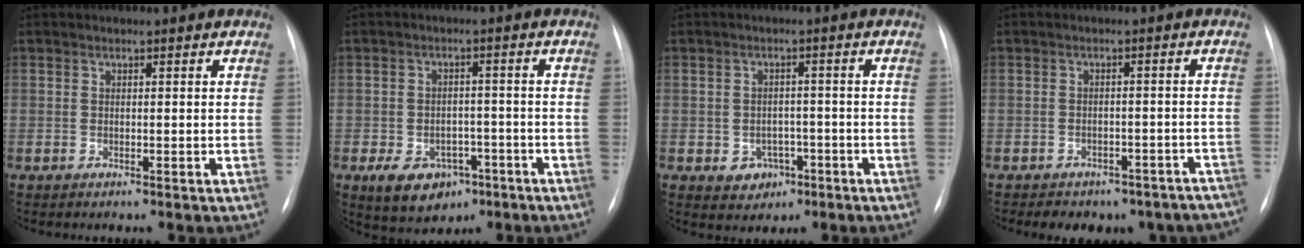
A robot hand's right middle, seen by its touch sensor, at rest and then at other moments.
{"total": 8.1, "force": [-4.2, 5.6, 4.0], "torque": [-0.065, 0.012, -0.053]}
{"total": 4.2, "force": [-1.7, 3.5, 1.6], "torque": [-0.015, 0.012, -0.013]}
{"total": 14.9, "force": [-12.4, 6.8, 4.5], "torque": [-0.067, 0.025, -0.128]}